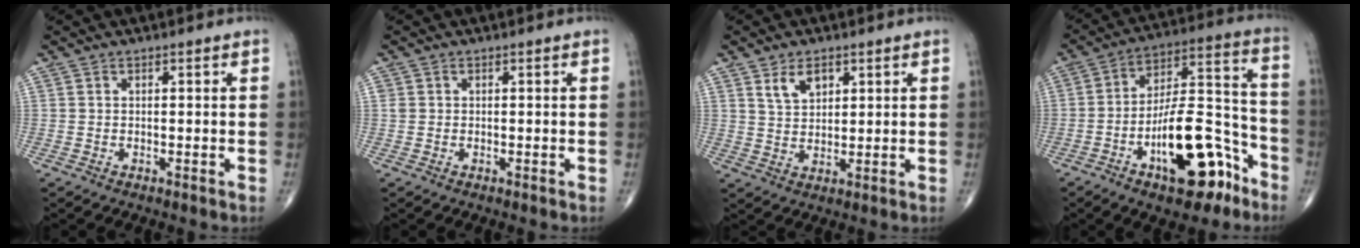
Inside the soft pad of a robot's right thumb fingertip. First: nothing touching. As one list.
[{"total": 0.8, "force": [0.2, 0.8, 0.3], "torque": [0.000, 0.001, 0.003]}, {"total": 5.2, "force": [2.8, 3.1, 3.2], "torque": [-0.041, -0.016, 0.054]}, {"total": 19.5, "force": [-9.6, 8.0, 14.9], "torque": [-0.212, 0.081, -0.149]}]